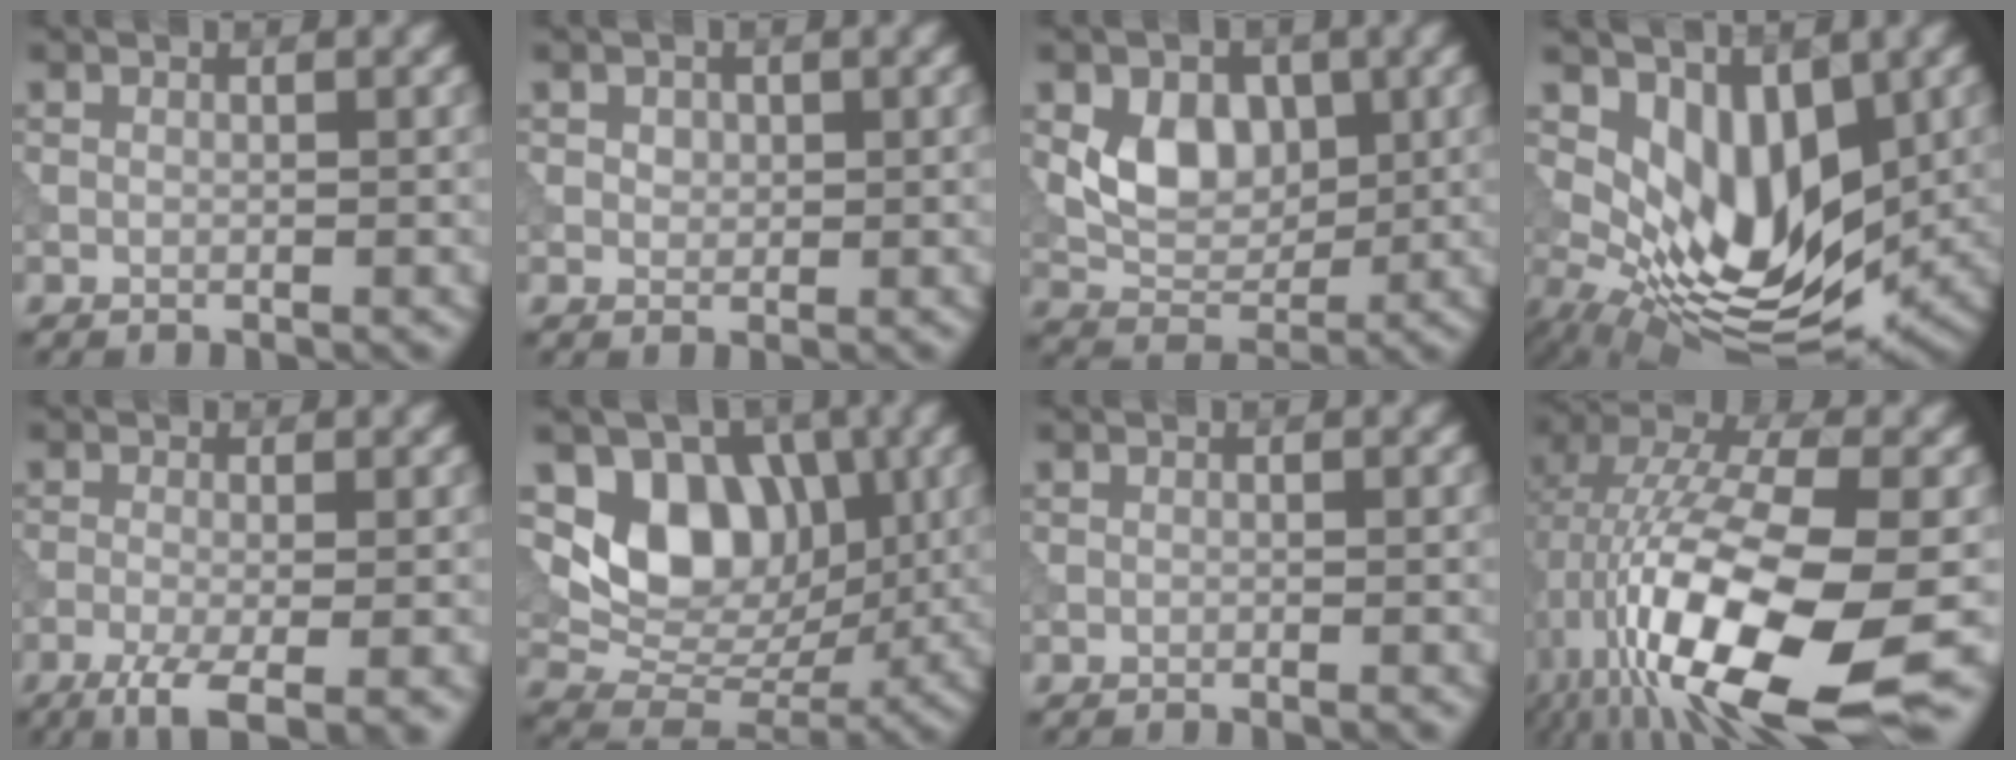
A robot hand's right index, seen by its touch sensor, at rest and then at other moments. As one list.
[{"total": 1.1, "force": [0.6, 0.9, 0.3], "torque": [-0.007, 0.000, 0.014]}, {"total": 4.9, "force": [1.2, 3.7, 3.1], "torque": [-0.055, -0.005, 0.025]}, {"total": 8.1, "force": [1.8, 4.5, 6.4], "torque": [-0.117, -0.019, 0.040]}, {"total": 5.1, "force": [-2.9, 1.4, 4.0], "torque": [-0.076, -0.005, -0.053]}, {"total": 8.0, "force": [2.0, 6.3, 4.5], "torque": [-0.071, -0.015, 0.035]}, {"total": 1.0, "force": [-0.4, 0.3, 0.8], "torque": [-0.007, -0.002, -0.008]}, {"total": 16.6, "force": [-4.1, 5.9, 15.0], "torque": [-0.283, 0.008, -0.069]}]